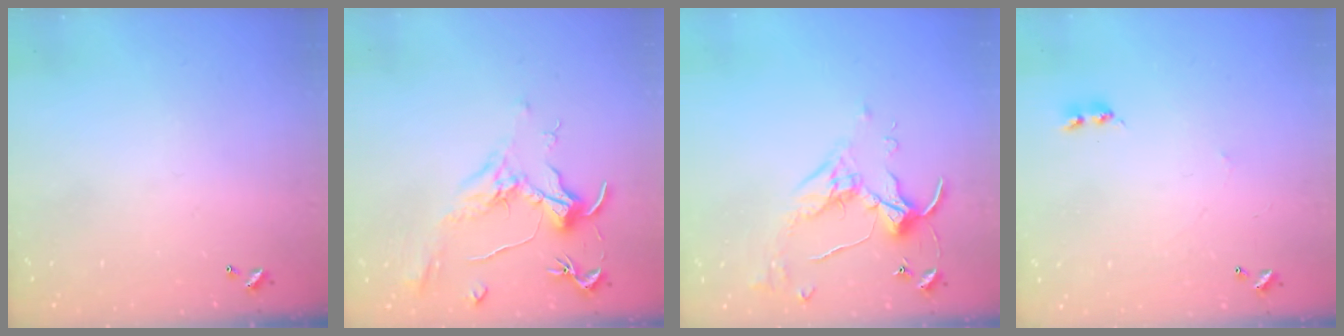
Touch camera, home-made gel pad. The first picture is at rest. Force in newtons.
{"total": 1.9, "press": 1.7, "slide": 0.9}
{"total": 4.0, "press": 3.9, "slide": 0.5}
{"total": 2.2, "press": 2.1, "slide": 0.5}